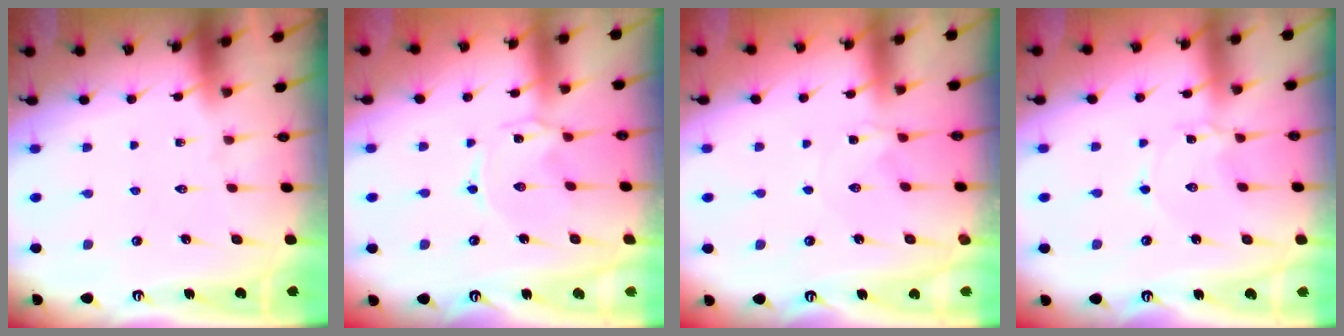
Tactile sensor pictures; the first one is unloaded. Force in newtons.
{"total": 1.4, "press": 1.4, "slide": 0.2}
{"total": 1.4, "press": 1.4, "slide": 0.2}
{"total": 1.6, "press": 1.6, "slide": 0.2}